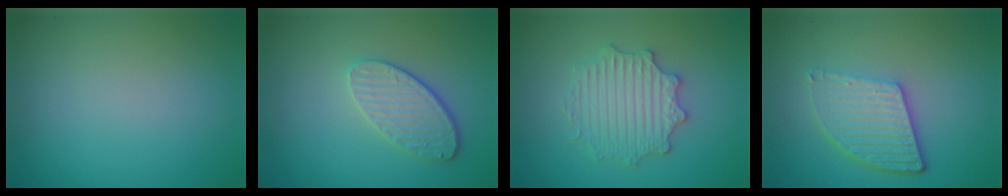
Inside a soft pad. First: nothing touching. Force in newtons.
{"total": 3.5, "press": 3.1, "slide": 1.7}
{"total": 3.6, "press": 3.5, "slide": 0.8}
{"total": 5.4, "press": 3.8, "slide": 3.9}